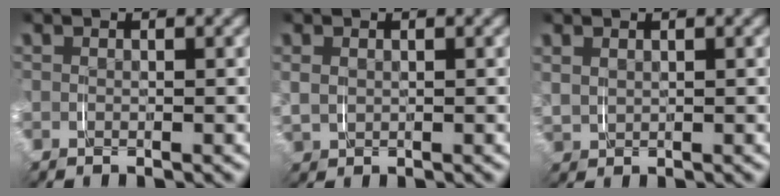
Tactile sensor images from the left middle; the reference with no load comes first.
{"total": 2.2, "force": [0.6, 1.9, 1.0], "torque": [-0.038, -0.005, 0.017]}
{"total": 1.7, "force": [1.0, 1.3, 0.7], "torque": [-0.026, -0.002, 0.025]}